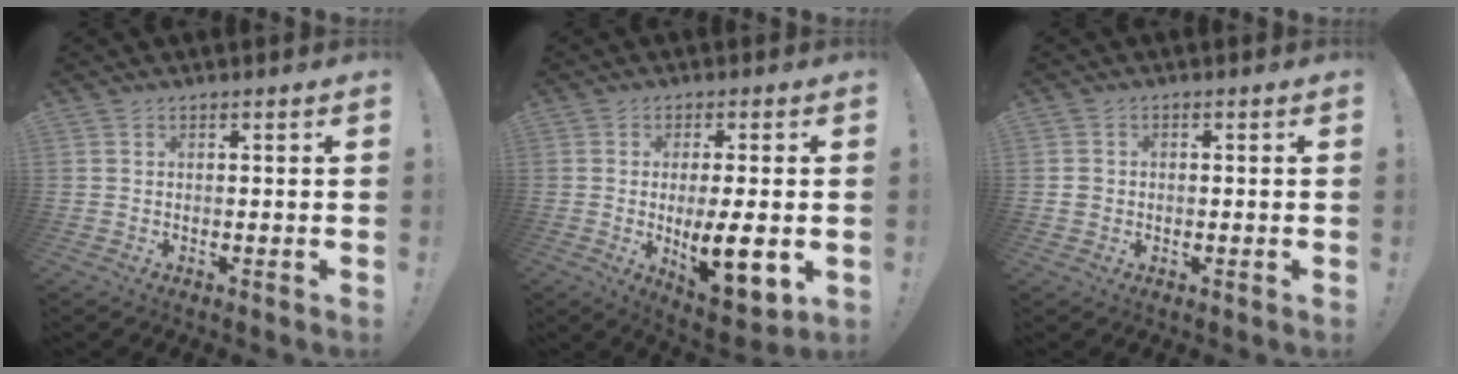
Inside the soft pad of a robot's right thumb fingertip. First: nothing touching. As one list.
[{"total": 11.4, "force": [-1.4, 3.5, 10.7], "torque": [-0.161, -0.014, -0.021]}, {"total": 2.2, "force": [-0.1, 2.0, 0.9], "torque": [-0.011, 0.006, -0.002]}]